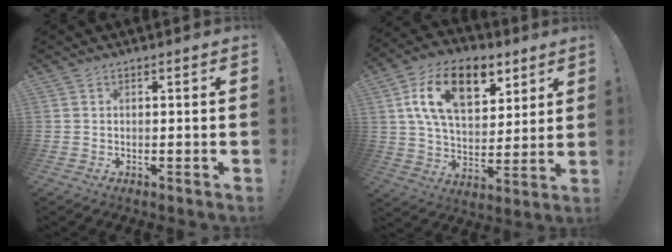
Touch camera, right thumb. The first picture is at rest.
{"total": 19.3, "force": [8.4, 11.5, 13.0], "torque": [-0.204, -0.022, 0.151]}